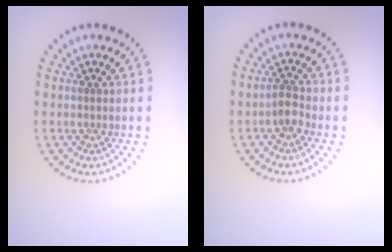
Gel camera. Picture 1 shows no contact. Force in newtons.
{"total": 1.8, "press": 1.5, "slide": 0.9}